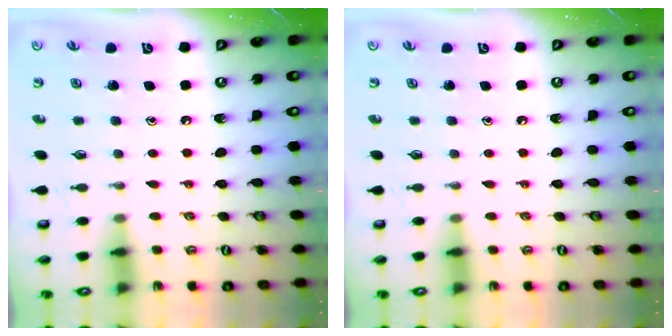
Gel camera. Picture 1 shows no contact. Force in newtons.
{"total": 0.0}